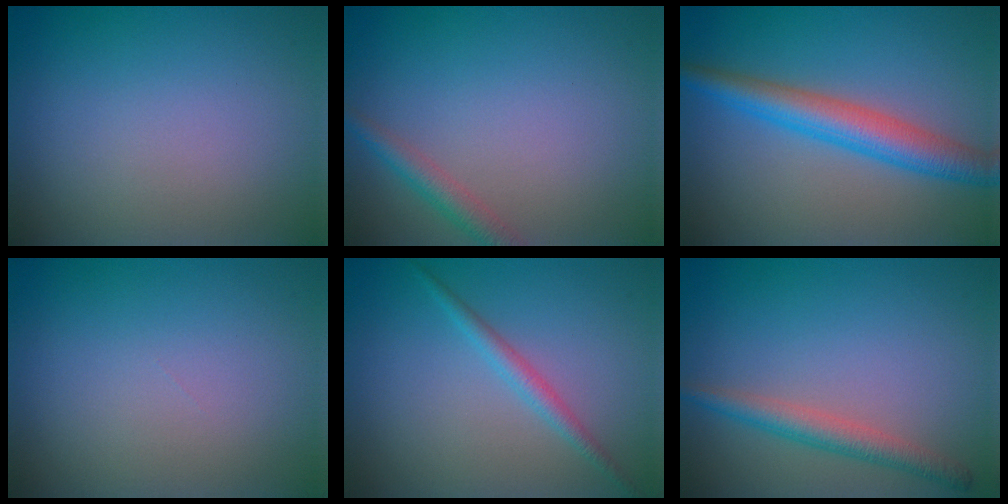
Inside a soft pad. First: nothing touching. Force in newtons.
{"total": 2.0, "press": 2.0, "slide": 0.1}
{"total": 4.8, "press": 4.8, "slide": 0.0}
{"total": 0.0}
{"total": 1.8, "press": 1.8, "slide": 0.0}
{"total": 2.8, "press": 2.8, "slide": 0.2}